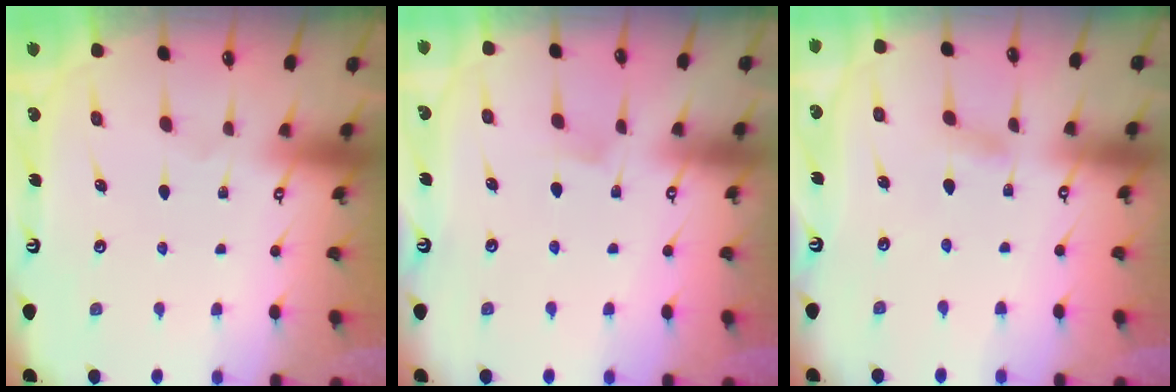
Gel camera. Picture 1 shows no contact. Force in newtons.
{"total": 3.7, "press": 3.7, "slide": 0.6}
{"total": 3.0, "press": 3.0, "slide": 0.4}